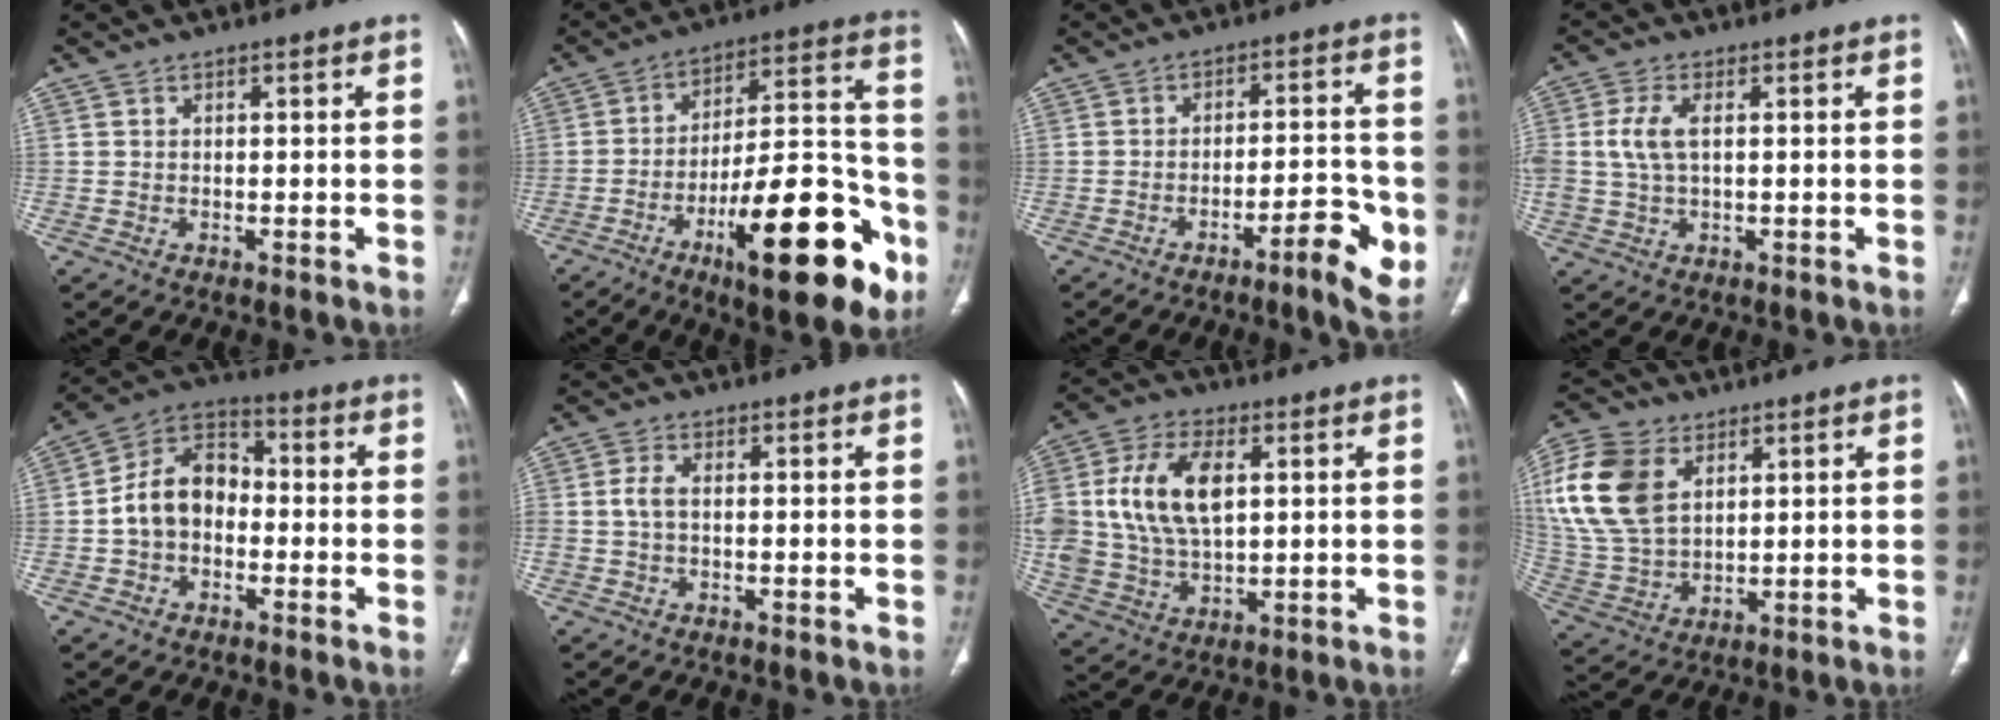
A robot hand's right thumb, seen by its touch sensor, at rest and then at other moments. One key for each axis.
{"total": 25.8, "fx": -11.6, "fy": 8.1, "fz": 21.6, "tx": -0.280, "ty": 0.070, "tz": -0.167}
{"total": 9.1, "fx": -3.9, "fy": 2.1, "fz": 8.0, "tx": -0.102, "ty": 0.025, "tz": -0.053}
{"total": 5.9, "fx": 0.8, "fy": 3.0, "fz": 4.9, "tx": -0.125, "ty": 0.006, "tz": 0.016}
{"total": 11.0, "fx": -1.5, "fy": 8.2, "fz": 7.2, "tx": -0.111, "ty": 0.039, "tz": -0.042}
{"total": 3.0, "fx": -0.1, "fy": 1.6, "fz": 2.5, "tx": -0.062, "ty": 0.004, "tz": -0.006}
{"total": 17.0, "fx": 3.3, "fy": 10.3, "fz": 13.1, "tx": -0.260, "ty": 0.004, "tz": 0.065}
{"total": 18.5, "fx": 6.0, "fy": 12.2, "fz": 12.4, "tx": -0.266, "ty": -0.014, "tz": 0.122}